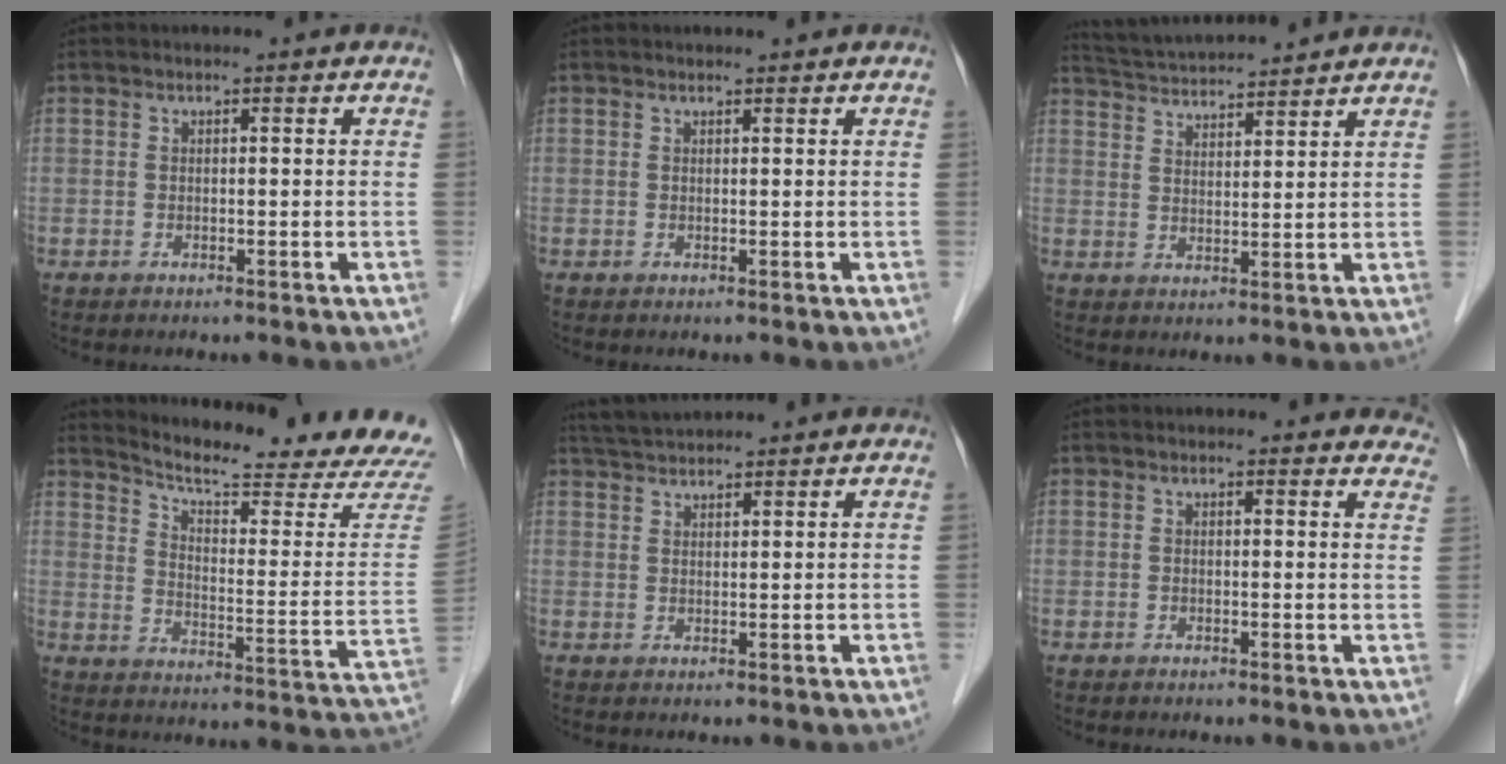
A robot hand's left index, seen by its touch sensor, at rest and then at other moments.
{"total": 0.8, "force": [0.8, 0.0, 0.2], "torque": [-0.007, 0.003, 0.013]}
{"total": 10.0, "force": [9.6, 0.1, 2.8], "torque": [-0.062, 0.025, 0.159]}
{"total": 21.3, "force": [20.5, -0.1, 6.0], "torque": [-0.099, -0.110, 0.255]}
{"total": 5.1, "force": [4.9, 0.3, 1.4], "torque": [-0.030, 0.035, 0.090]}
{"total": 7.8, "force": [7.4, 2.2, 1.2], "torque": [0.024, -0.010, 0.045]}